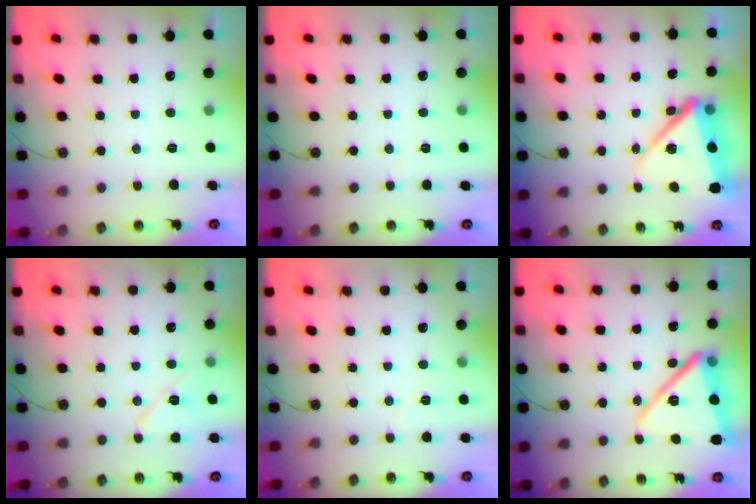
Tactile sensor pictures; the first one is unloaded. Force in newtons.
{"total": 2.9, "press": 1.5, "slide": 2.5}
{"total": 14.2, "press": 14.1, "slide": 1.3}
{"total": 9.5, "press": 9.3, "slide": 1.9}
{"total": 5.0, "press": 4.9, "slide": 1.2}
{"total": 18.4, "press": 18.1, "slide": 3.2}